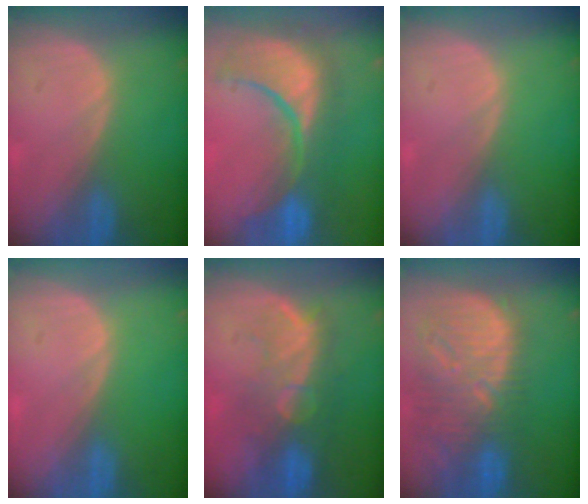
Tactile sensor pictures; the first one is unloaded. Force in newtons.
{"total": 12.3, "press": 11.1, "slide": 5.3}
{"total": 0.0}
{"total": 0.0}
{"total": 9.6, "press": 8.7, "slide": 4.0}
{"total": 13.4, "press": 11.5, "slide": 7.0}